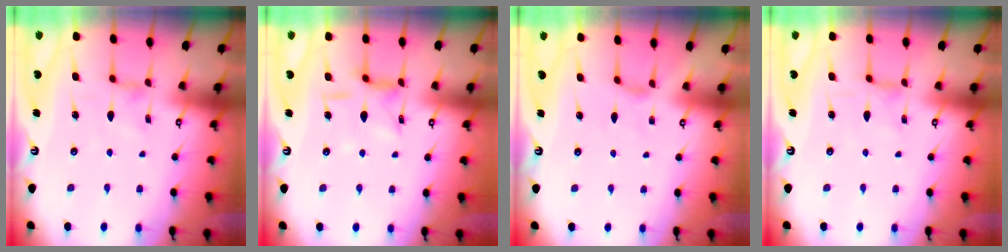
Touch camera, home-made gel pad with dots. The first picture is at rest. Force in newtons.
{"total": 7.8, "press": 7.8, "slide": 0.5}
{"total": 0.8, "press": 0.8, "slide": 0.2}
{"total": 0.0}